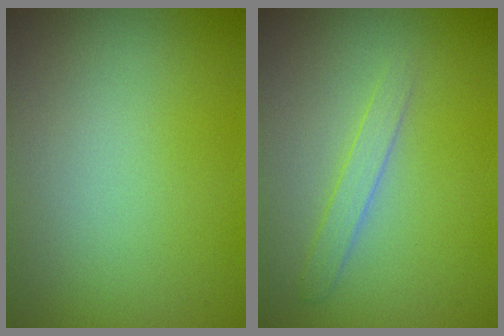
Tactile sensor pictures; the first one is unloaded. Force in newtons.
{"total": 1.4, "press": 1.4, "slide": 0.1}